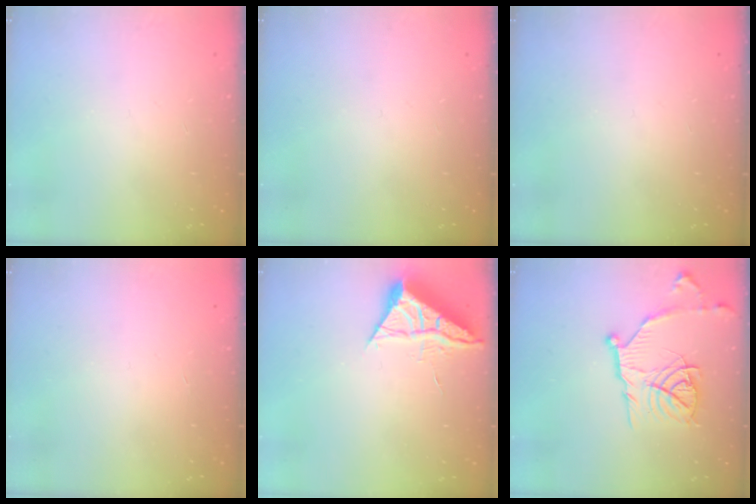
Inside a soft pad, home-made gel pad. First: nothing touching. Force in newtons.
{"total": 0.0}
{"total": 0.0}
{"total": 1.5, "press": 1.5, "slide": 0.1}
{"total": 6.0, "press": 5.9, "slide": 0.4}
{"total": 15.2, "press": 15.2, "slide": 1.1}